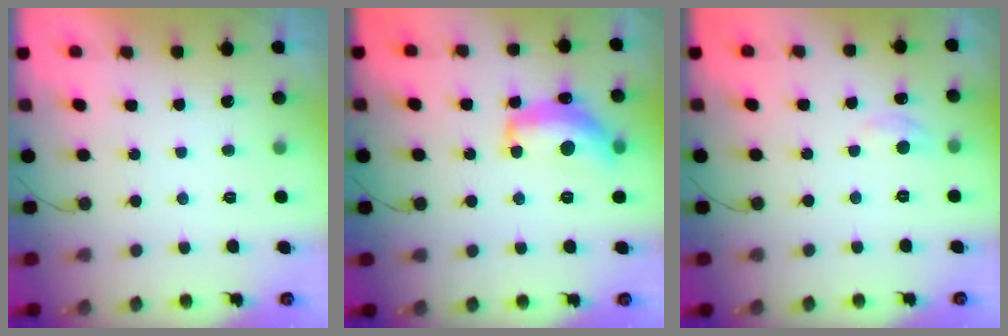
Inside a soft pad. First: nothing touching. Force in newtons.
{"total": 13.9, "press": 13.8, "slide": 0.7}
{"total": 6.2, "press": 6.1, "slide": 0.9}